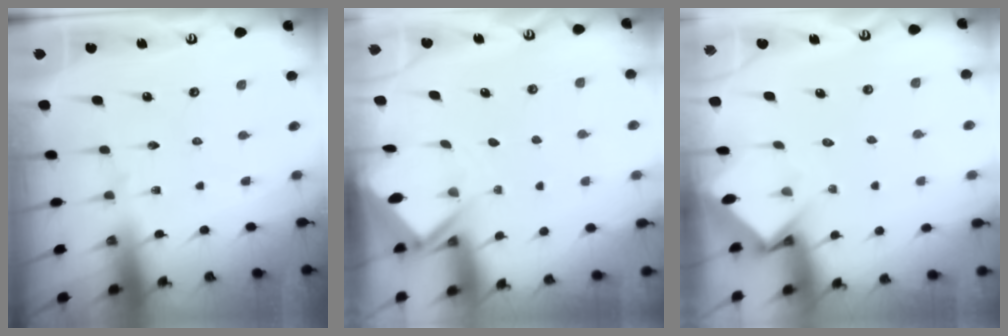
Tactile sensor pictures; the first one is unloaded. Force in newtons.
{"total": 3.0, "press": 3.0, "slide": 0.3}
{"total": 3.6, "press": 3.6, "slide": 0.3}